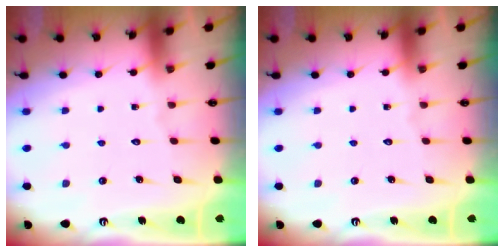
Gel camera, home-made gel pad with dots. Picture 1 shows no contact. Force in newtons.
{"total": 0.0}